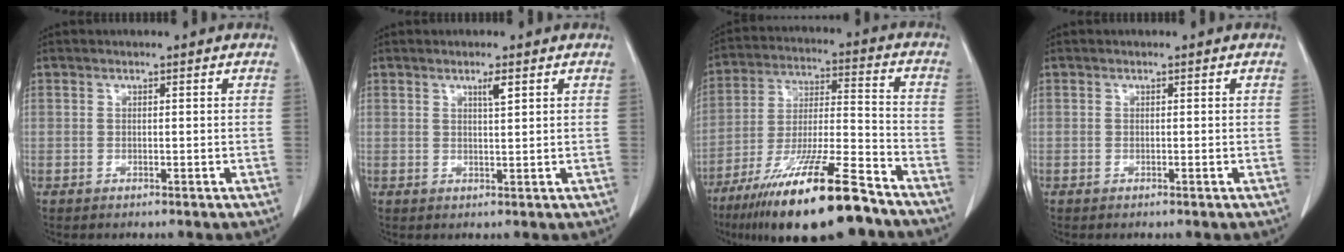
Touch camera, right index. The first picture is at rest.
{"total": 1.8, "force": [1.0, 0.0, 1.5], "torque": [-0.027, -0.002, 0.018]}
{"total": 20.1, "force": [-14.3, 2.0, 14.0], "torque": [-0.239, -0.032, -0.252]}
{"total": 0.0}